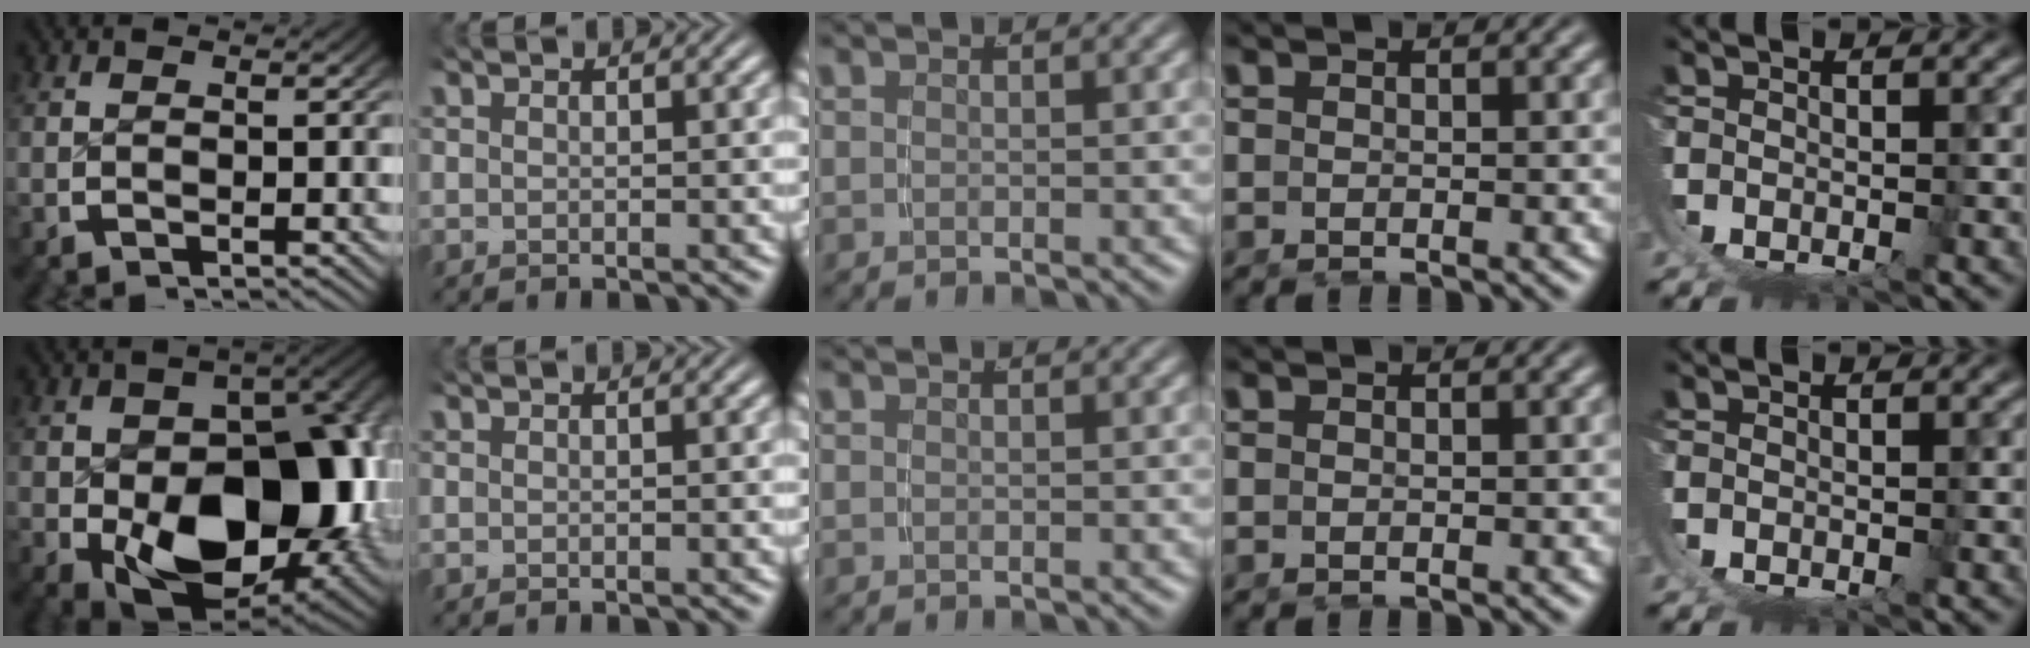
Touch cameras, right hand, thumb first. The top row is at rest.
{"thumb": {"total": 19.2, "force": [-2.6, 12.1, 14.7], "torque": [-0.260, -0.084, 0.000]}}